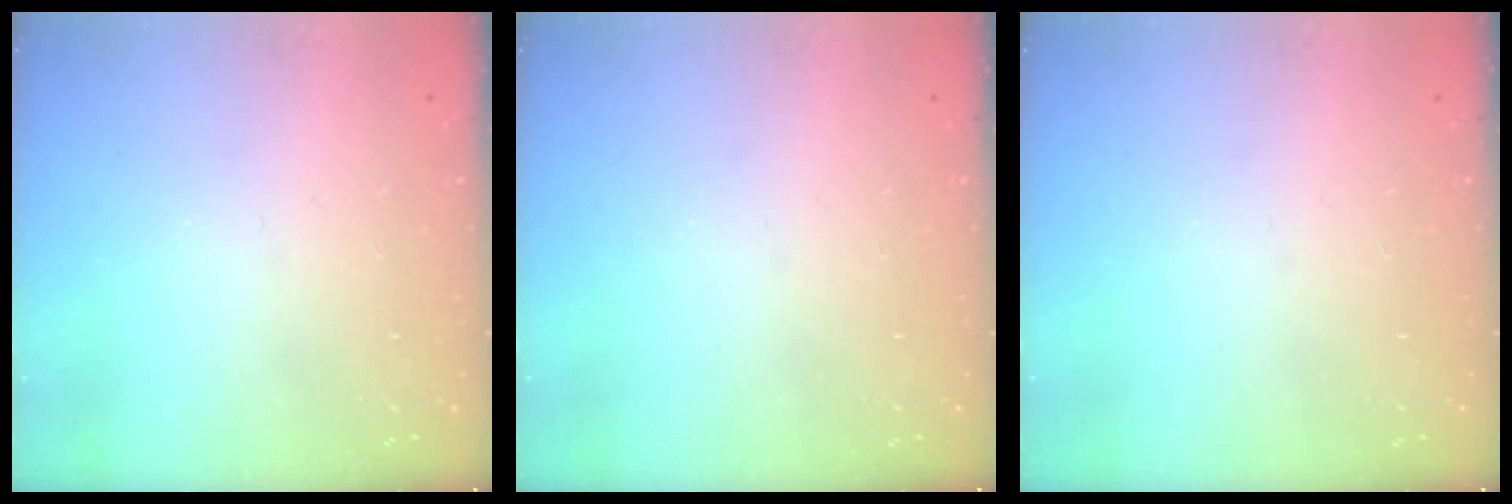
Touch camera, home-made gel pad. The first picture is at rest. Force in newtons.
{"total": 0.0}
{"total": 0.0}